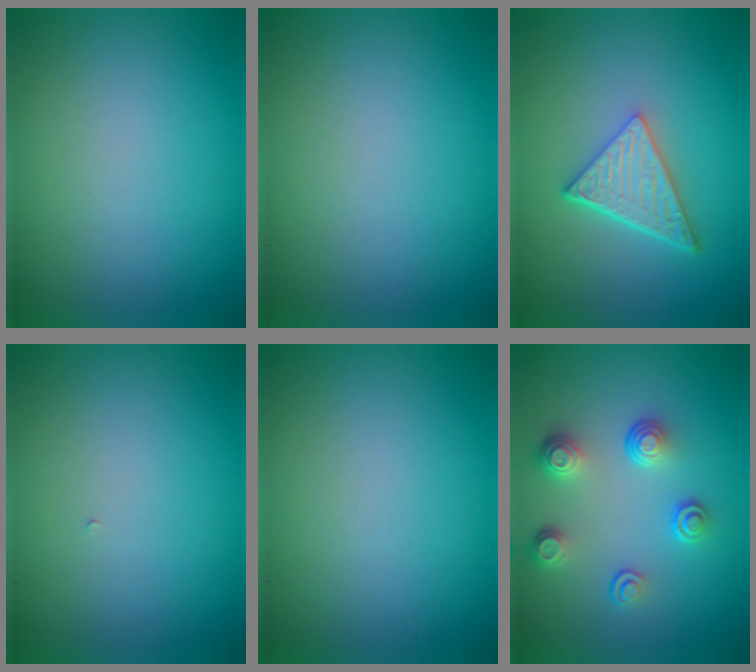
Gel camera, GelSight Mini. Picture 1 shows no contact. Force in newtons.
{"total": 0.0}
{"total": 5.0, "press": 3.6, "slide": 3.5}
{"total": 0.0}
{"total": 0.0}
{"total": 4.0, "press": 2.8, "slide": 2.8}